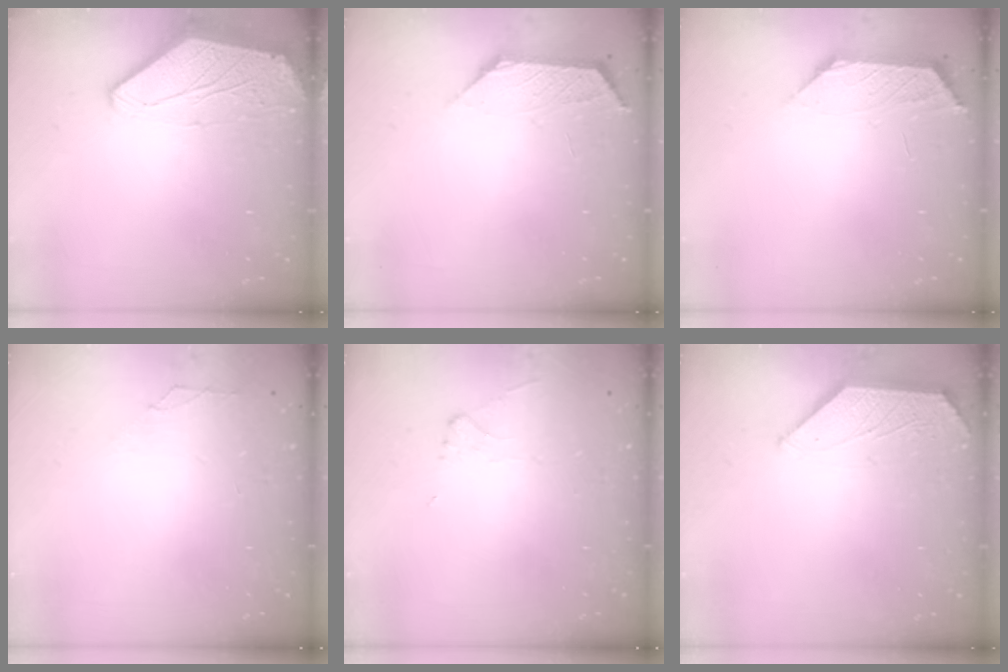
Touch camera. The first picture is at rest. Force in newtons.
{"total": 2.8, "press": 2.8, "slide": 0.3}
{"total": 1.5, "press": 1.5, "slide": 0.5}
{"total": 0.8, "press": 0.6, "slide": 0.5}
{"total": 0.8, "press": 0.7, "slide": 0.3}
{"total": 0.7, "press": 0.7, "slide": 0.1}